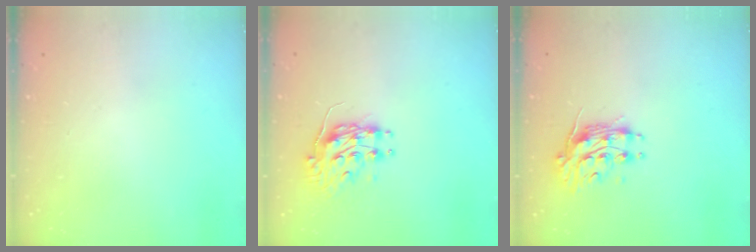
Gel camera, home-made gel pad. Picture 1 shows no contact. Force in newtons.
{"total": 9.3, "press": 9.3, "slide": 0.1}
{"total": 10.9, "press": 10.9, "slide": 0.5}